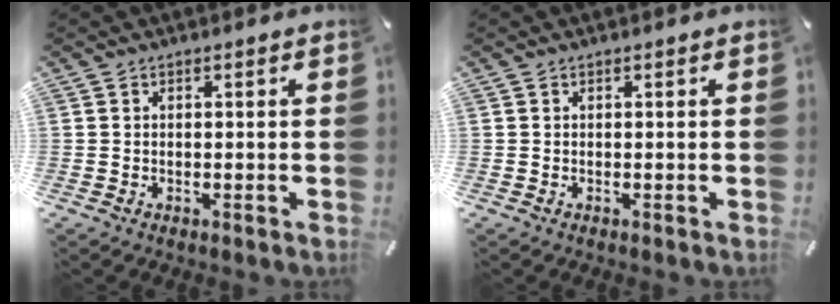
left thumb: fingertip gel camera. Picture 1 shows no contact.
{"total": 0.0}